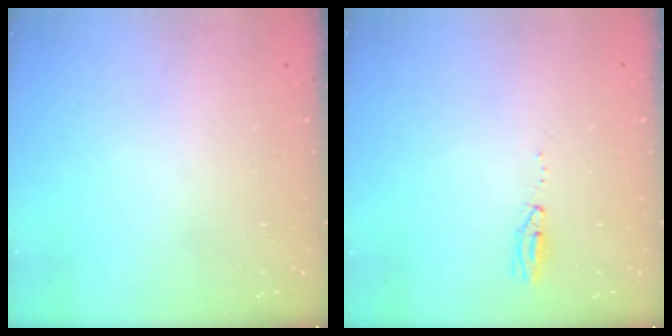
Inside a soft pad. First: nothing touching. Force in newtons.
{"total": 3.5, "press": 3.1, "slide": 1.6}